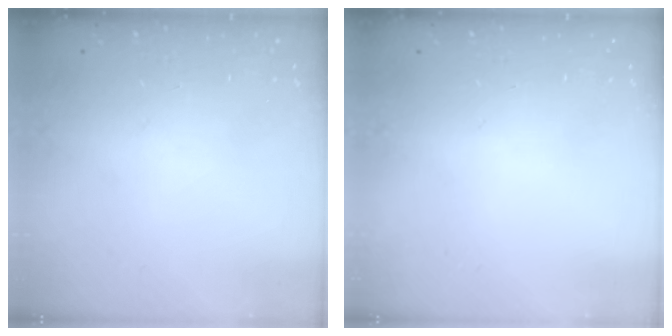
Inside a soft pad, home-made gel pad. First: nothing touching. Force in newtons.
{"total": 0.0}